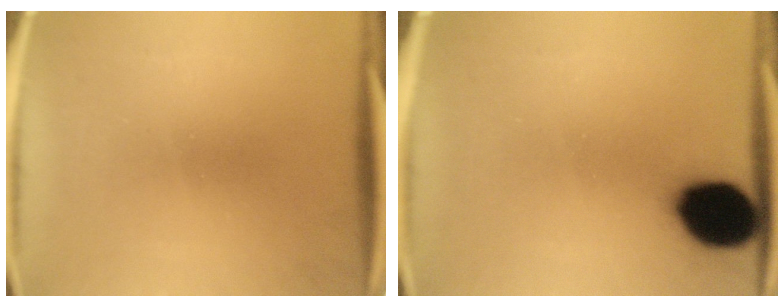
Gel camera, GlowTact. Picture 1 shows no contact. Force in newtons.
{"total": 15.1}